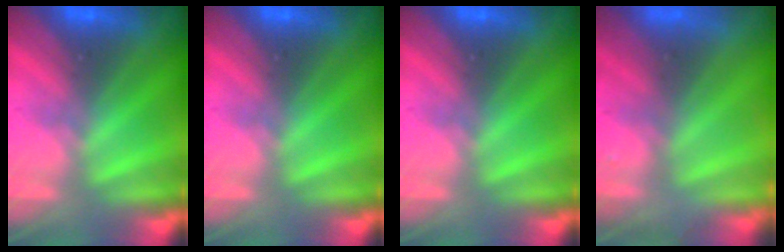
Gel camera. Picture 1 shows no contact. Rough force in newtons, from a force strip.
{"total": 0.0}
{"total": 0.0}
{"total": 7.4}